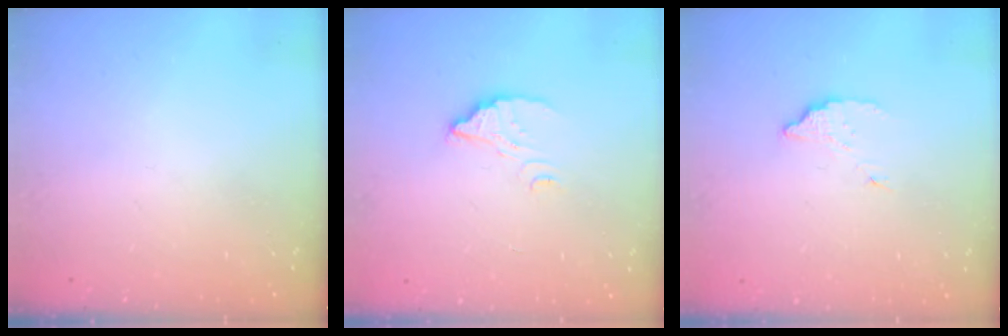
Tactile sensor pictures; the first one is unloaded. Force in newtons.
{"total": 3.4, "press": 3.4, "slide": 0.1}
{"total": 2.9, "press": 2.9, "slide": 0.2}